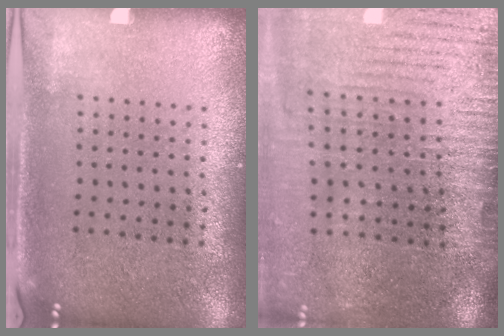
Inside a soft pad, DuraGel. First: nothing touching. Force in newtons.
{"total": 4.4, "press": 3.8, "slide": 2.3}